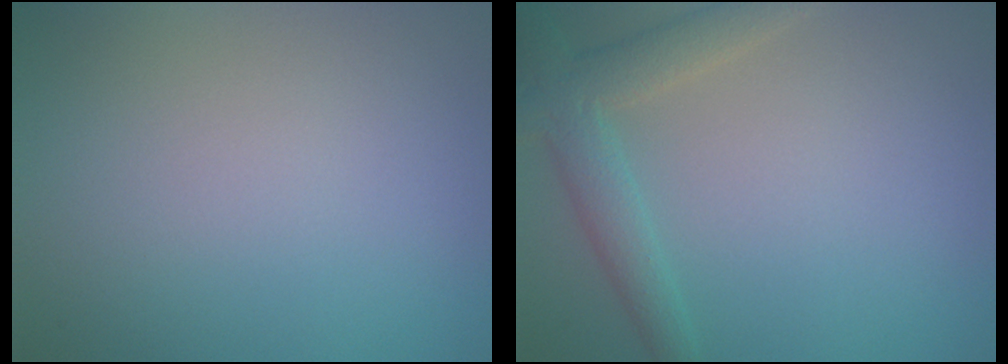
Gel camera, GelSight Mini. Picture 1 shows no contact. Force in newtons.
{"total": 3.6, "press": 3.6, "slide": 0.3}